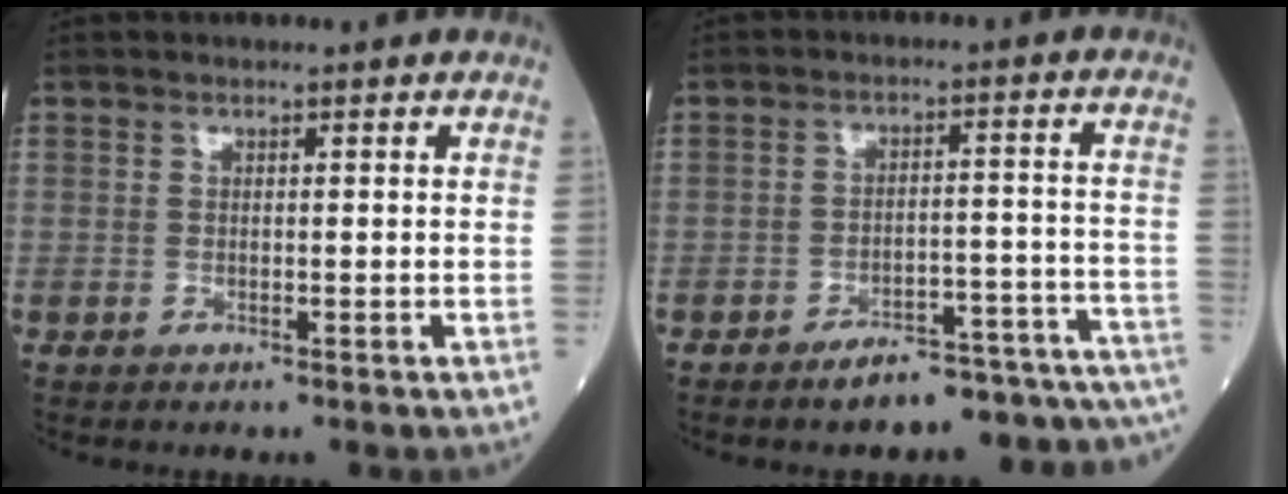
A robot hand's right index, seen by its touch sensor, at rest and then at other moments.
{"total": 14.0, "force": [-12.8, 2.9, 4.8], "torque": [-0.008, 0.042, -0.156]}